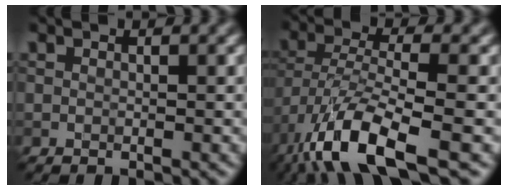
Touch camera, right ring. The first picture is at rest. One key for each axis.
{"total": 9.4, "fx": -5.5, "fy": 2.8, "fz": 7.1, "tx": -0.139, "ty": -0.004, "tz": -0.108}